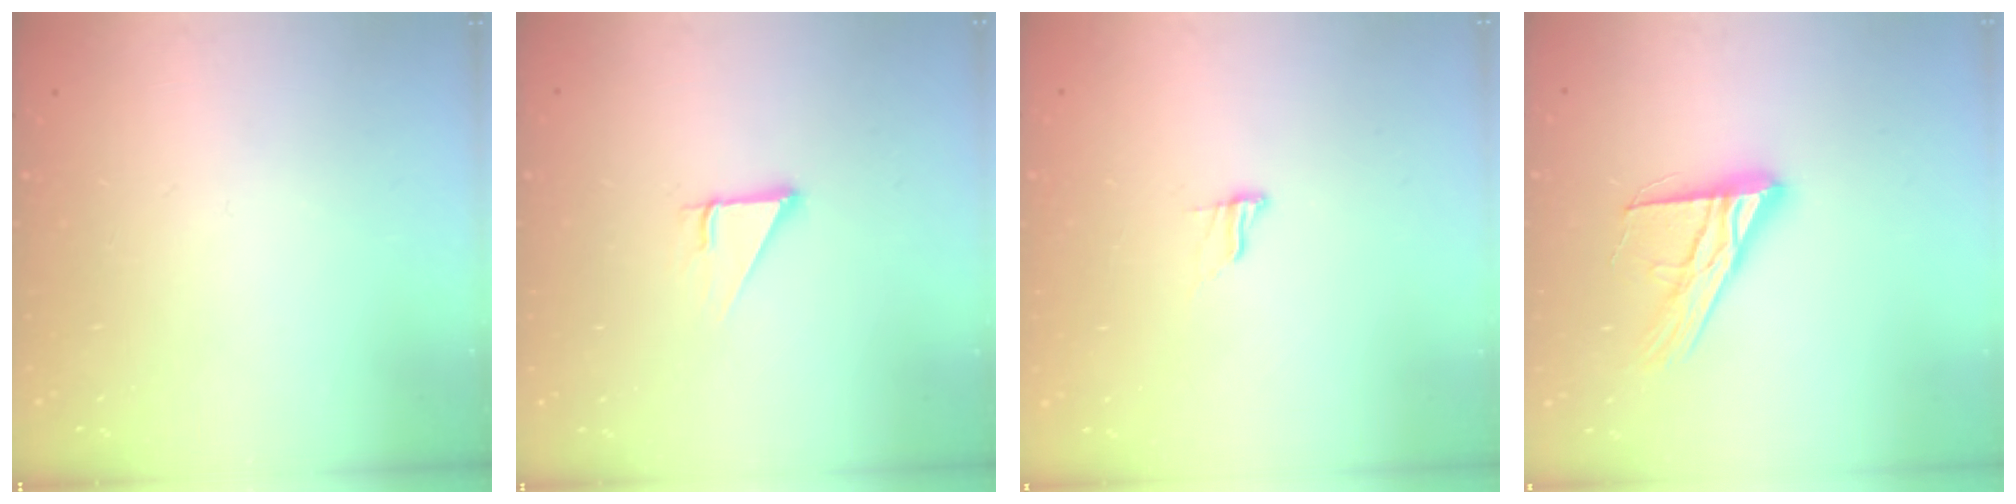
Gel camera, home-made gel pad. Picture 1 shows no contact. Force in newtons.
{"total": 3.0, "press": 3.0, "slide": 0.1}
{"total": 7.4, "press": 7.4, "slide": 0.8}
{"total": 14.0, "press": 14.0, "slide": 1.0}